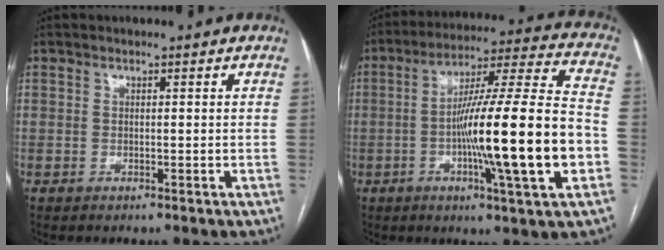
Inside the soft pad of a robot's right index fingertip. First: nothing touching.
{"total": 21.1, "force": [-4.6, 0.0, 20.6], "torque": [-0.318, -0.002, -0.076]}